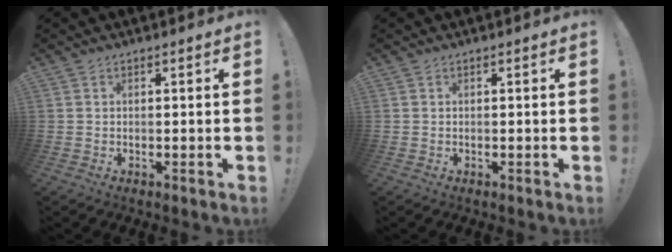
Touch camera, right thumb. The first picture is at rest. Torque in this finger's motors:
{"motor_torque": [0.00, 0.00, 0.01, 0.00, 0.00]}